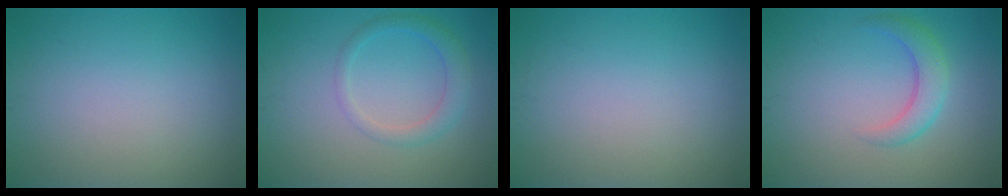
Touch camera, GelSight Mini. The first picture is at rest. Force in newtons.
{"total": 2.3, "press": 2.3, "slide": 0.1}
{"total": 0.0}
{"total": 2.8, "press": 2.8, "slide": 0.1}